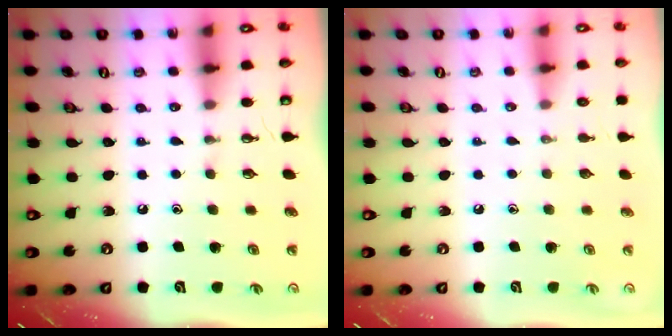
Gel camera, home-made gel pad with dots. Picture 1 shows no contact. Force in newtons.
{"total": 0.0}